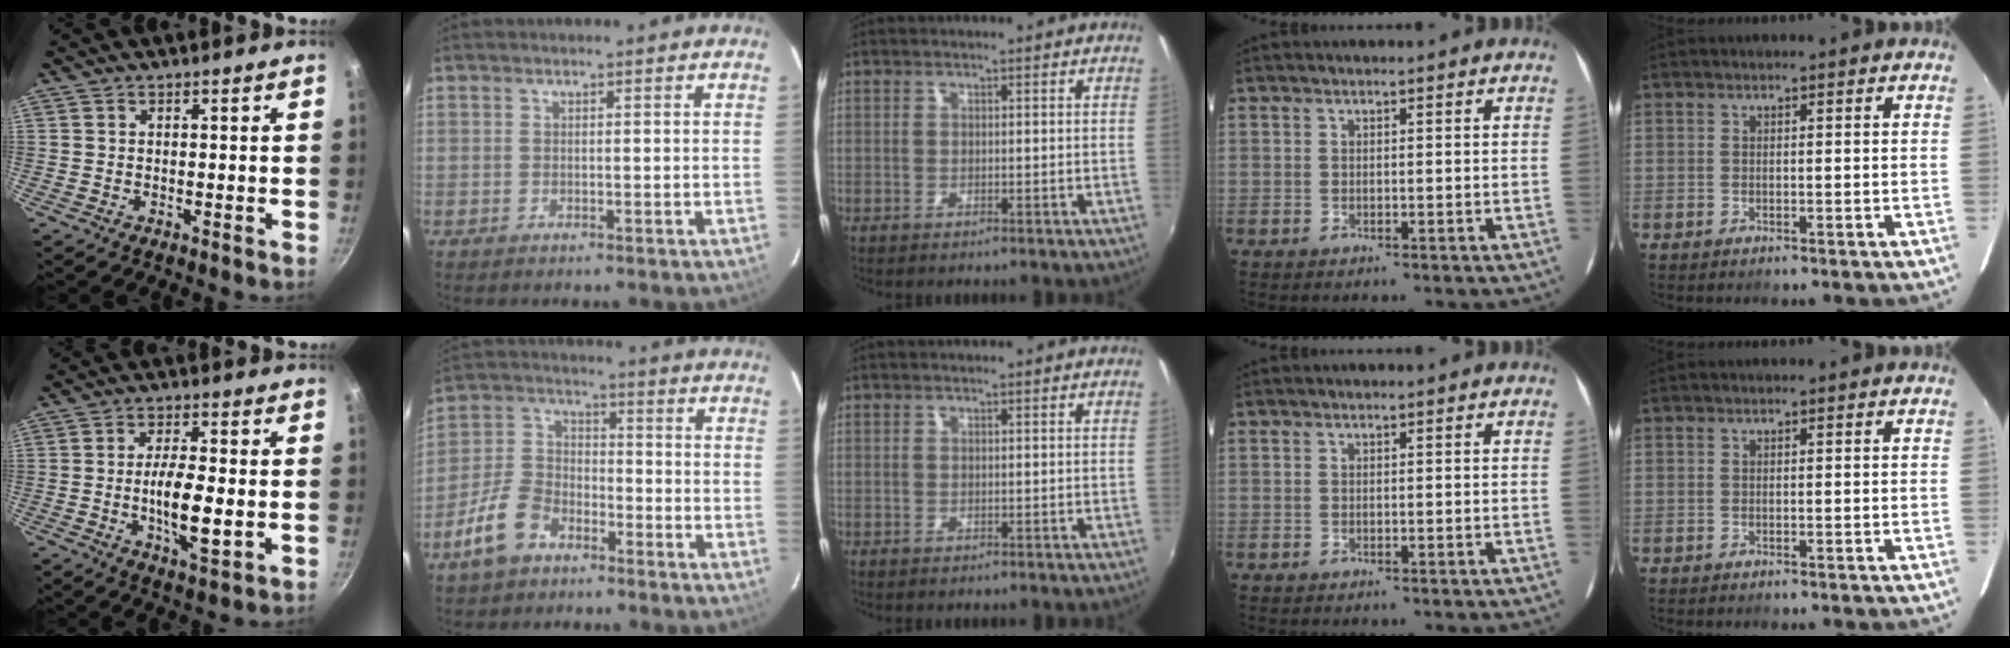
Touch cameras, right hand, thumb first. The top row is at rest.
{"thumb": {"total": 9.9, "force": [-1.4, 3.3, 9.3], "torque": [-0.166, 0.003, -0.025]}, "index": {"total": 10.4, "force": [-6.6, 6.0, 5.4], "torque": [-0.122, 0.019, -0.124]}}